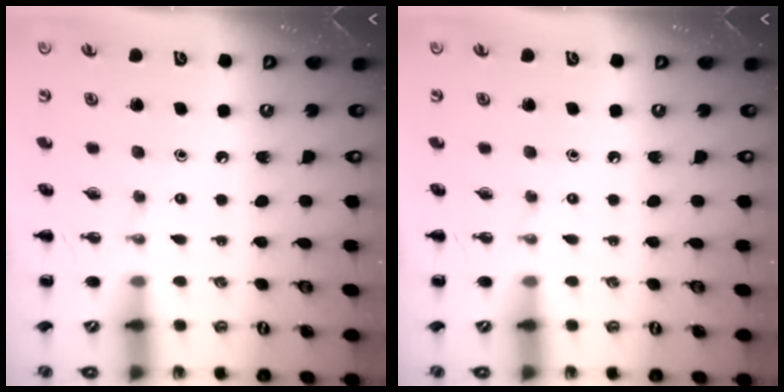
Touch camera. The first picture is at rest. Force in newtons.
{"total": 0.0}